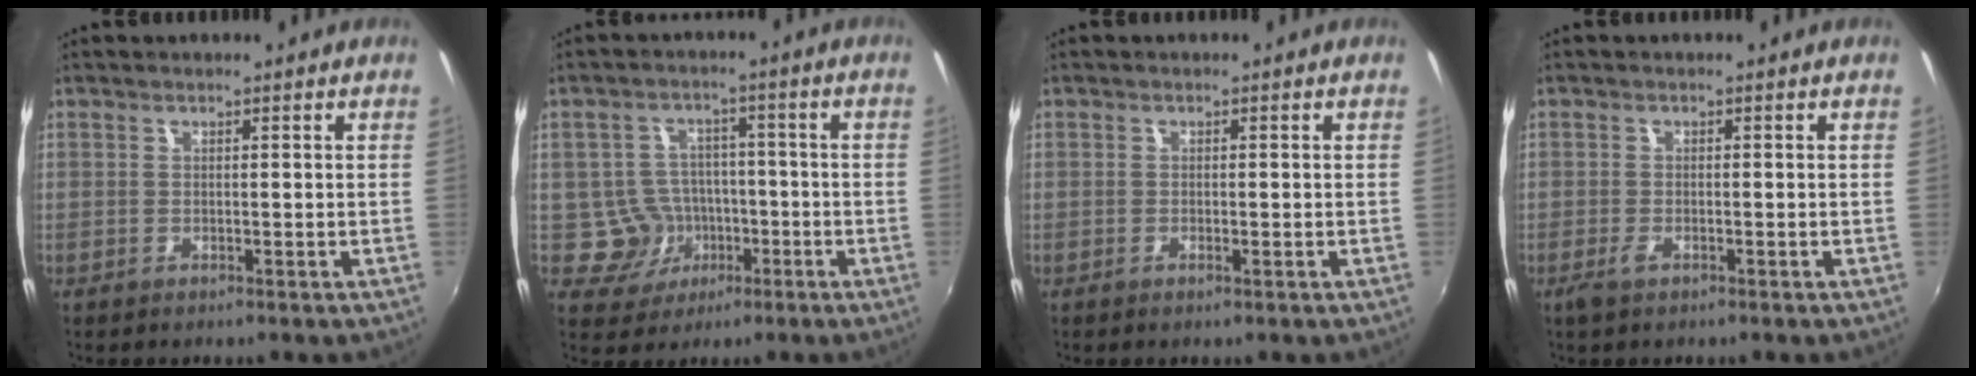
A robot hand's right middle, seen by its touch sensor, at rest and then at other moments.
{"total": 6.7, "force": [-2.2, 6.2, 1.2], "torque": [-0.038, 0.016, -0.023]}
{"total": 0.6, "force": [-0.1, -0.4, 0.4], "torque": [-0.006, -0.001, -0.003]}
{"total": 1.9, "force": [-1.2, 0.8, 1.2], "torque": [-0.026, -0.005, -0.022]}